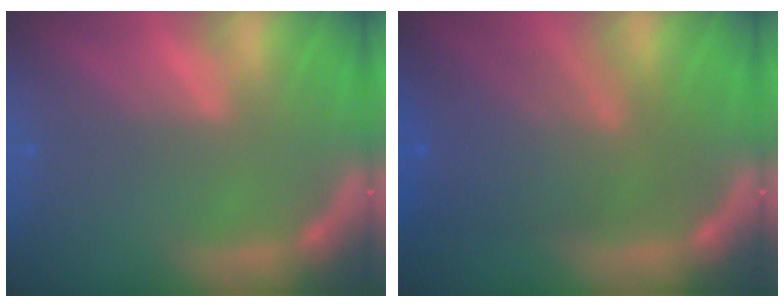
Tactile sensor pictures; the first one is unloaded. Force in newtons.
{"total": 8.0}